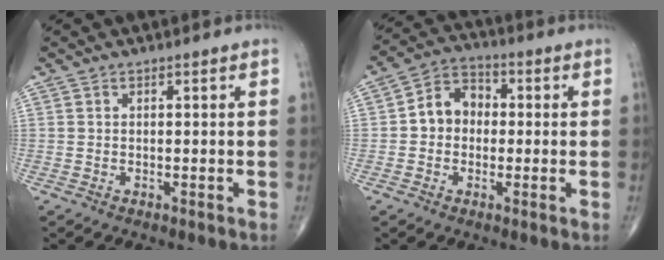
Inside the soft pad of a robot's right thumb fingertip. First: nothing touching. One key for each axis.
{"total": 7.6, "fx": 0.0, "fy": 6.2, "fz": 4.3, "tx": -0.049, "ty": 0.026, "tz": -0.014}